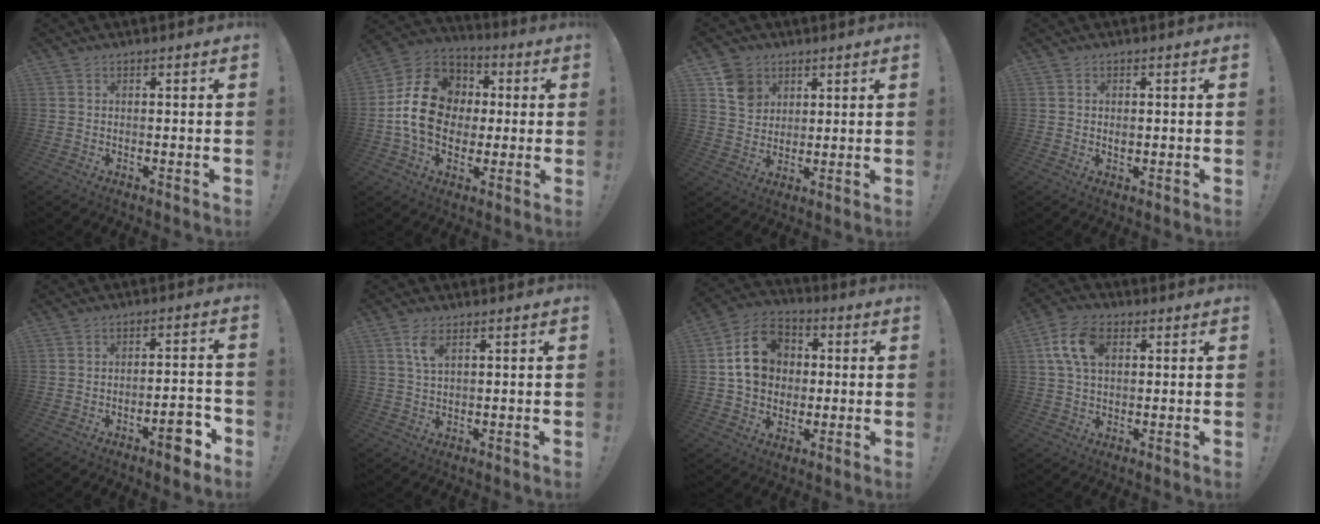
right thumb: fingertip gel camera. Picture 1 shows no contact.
{"total": 18.0, "force": [0.2, 14.8, 10.3], "torque": [-0.152, 0.027, 0.016]}
{"total": 9.1, "force": [4.6, 7.3, 2.8], "torque": [-0.032, -0.021, 0.094]}
{"total": 1.5, "force": [-0.1, 1.3, 0.9], "torque": [-0.007, 0.002, -0.004]}
{"total": 7.4, "force": [-4.5, 2.4, 5.4], "torque": [-0.064, 0.024, -0.074]}
{"total": 4.3, "force": [1.9, 1.9, 3.4], "torque": [-0.060, -0.003, 0.033]}
{"total": 16.3, "force": [2.5, 13.6, 8.7], "torque": [-0.141, 0.008, 0.053]}
{"total": 11.2, "force": [3.1, 7.1, 8.1], "torque": [-0.151, 0.009, 0.059]}